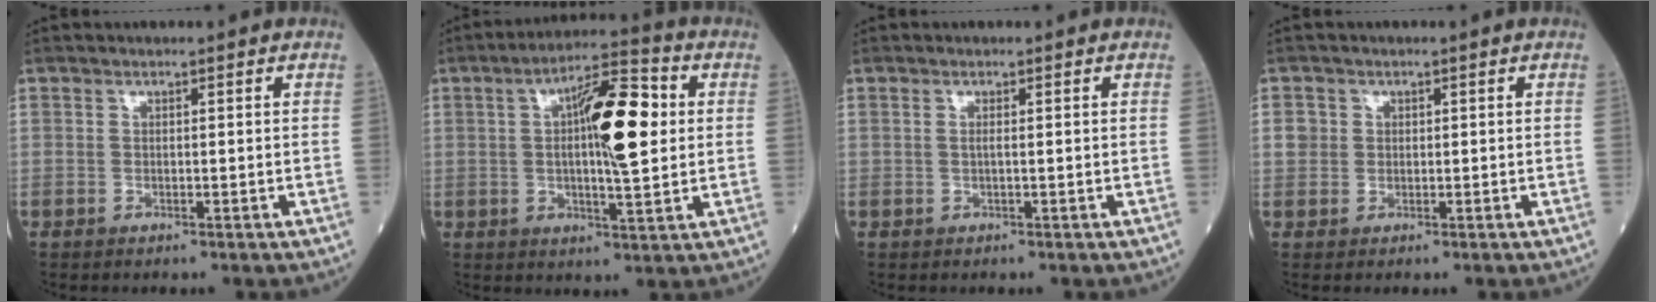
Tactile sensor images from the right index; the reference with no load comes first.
{"total": 12.4, "force": [2.0, 2.4, 12.0], "torque": [-0.194, 0.024, 0.027]}
{"total": 0.8, "force": [0.1, 0.0, 0.8], "torque": [-0.019, 0.000, -0.001]}
{"total": 1.8, "force": [0.2, 1.7, 0.4], "torque": [-0.002, 0.009, 0.003]}